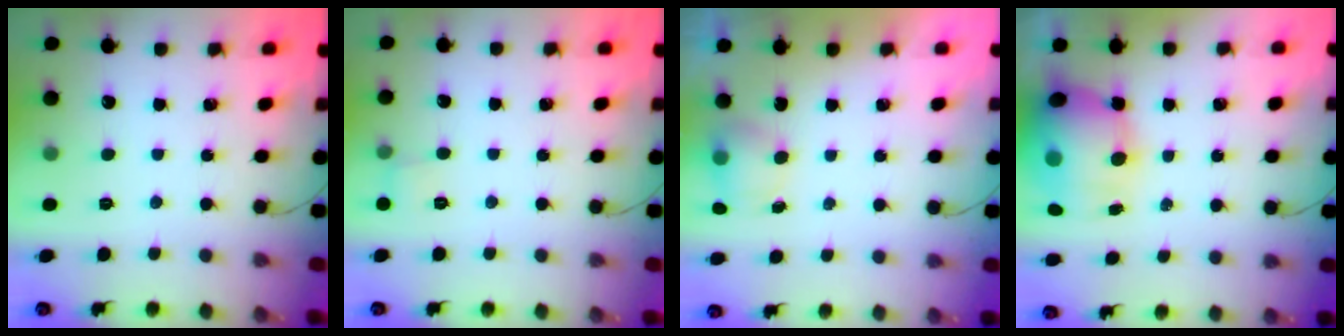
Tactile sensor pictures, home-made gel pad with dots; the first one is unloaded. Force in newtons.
{"total": 5.5, "press": 5.3, "slide": 1.8}
{"total": 4.7, "press": 4.6, "slide": 1.0}
{"total": 18.3, "press": 16.3, "slide": 8.4}